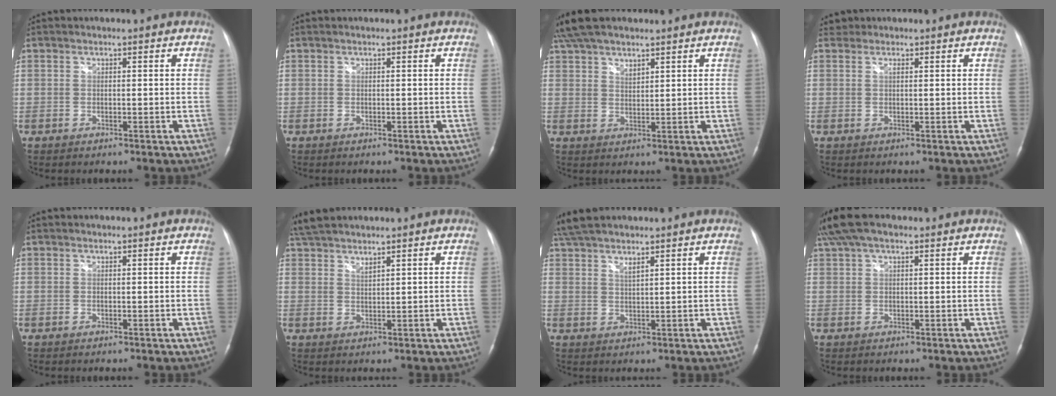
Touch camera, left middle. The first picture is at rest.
{"total": 0.0}
{"total": 8.8, "force": [7.0, 2.5, 4.7], "torque": [-0.086, 0.024, 0.130]}
{"total": 1.5, "force": [1.1, 1.0, 0.4], "torque": [-0.018, 0.006, 0.015]}
{"total": 0.0}
{"total": 6.3, "force": [5.6, 0.7, 2.8], "torque": [-0.061, 0.020, 0.110]}
{"total": 7.7, "force": [6.4, 0.8, 4.1], "torque": [-0.080, 0.024, 0.117]}
{"total": 6.3, "force": [4.4, 2.2, 4.0], "torque": [-0.089, 0.040, 0.082]}